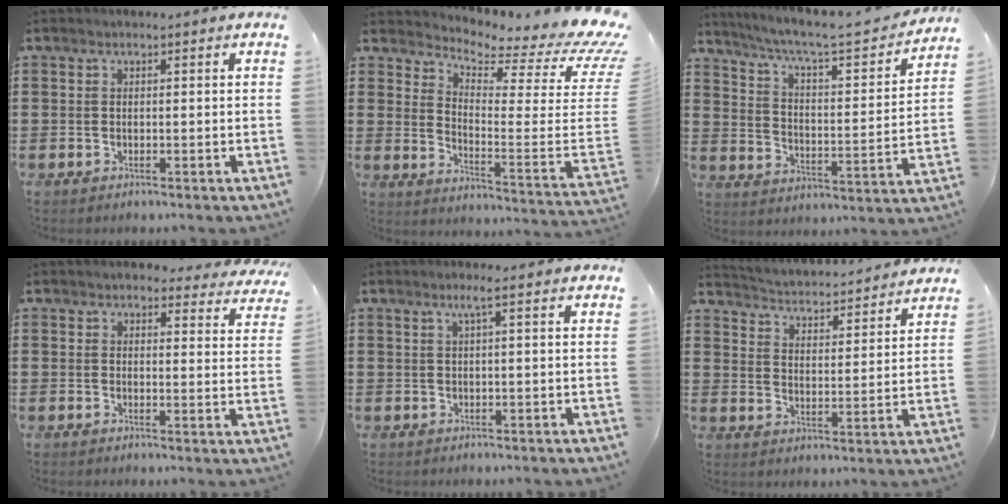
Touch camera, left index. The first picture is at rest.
{"total": 4.3, "force": [3.5, 0.4, 2.5], "torque": [-0.065, -0.053, 0.054]}
{"total": 5.5, "force": [4.5, 0.4, 3.0], "torque": [-0.081, -0.038, 0.068]}
{"total": 3.3, "force": [3.1, 0.7, 0.9], "torque": [-0.012, -0.017, 0.054]}
{"total": 1.9, "force": [1.1, -0.2, 1.6], "torque": [-0.033, -0.002, 0.017]}
{"total": 3.2, "force": [3.2, -0.4, -0.2], "torque": [-0.018, -0.037, 0.047]}